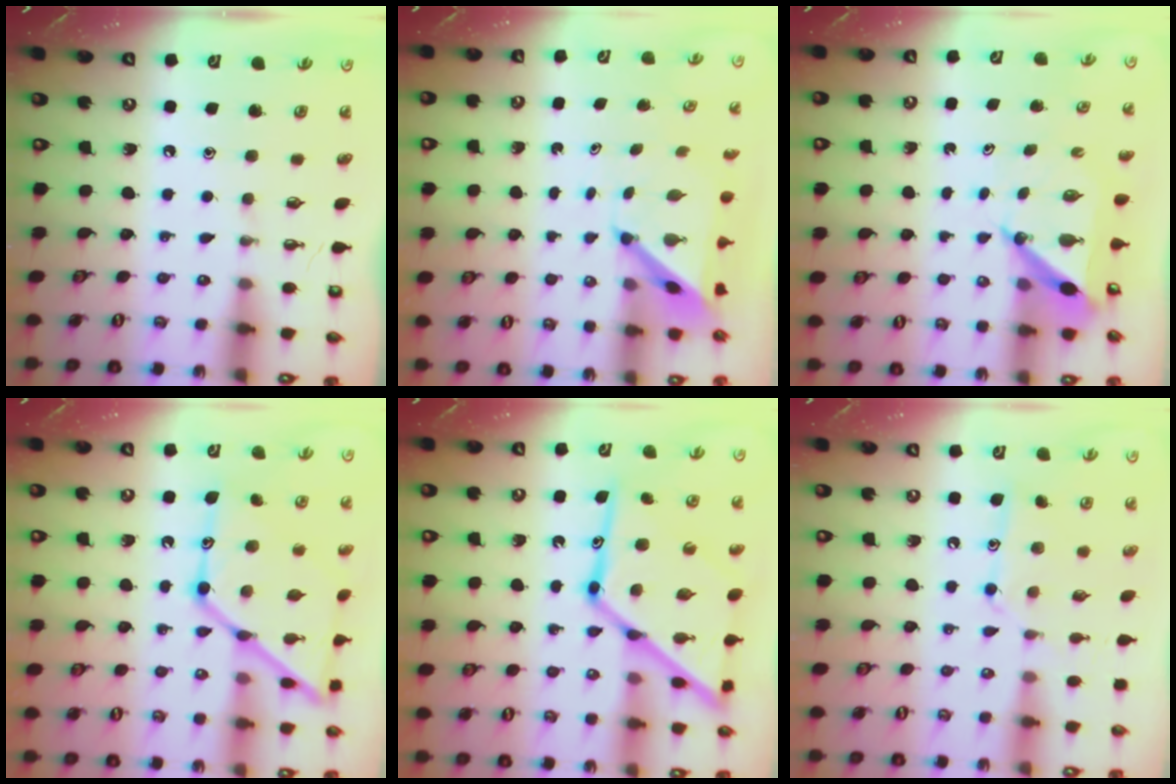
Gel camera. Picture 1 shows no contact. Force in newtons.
{"total": 4.8, "press": 4.8, "slide": 0.2}
{"total": 6.5, "press": 6.5, "slide": 0.5}
{"total": 20.0, "press": 19.9, "slide": 1.7}
{"total": 23.0, "press": 22.9, "slide": 1.8}
{"total": 11.1, "press": 11.1, "slide": 0.6}